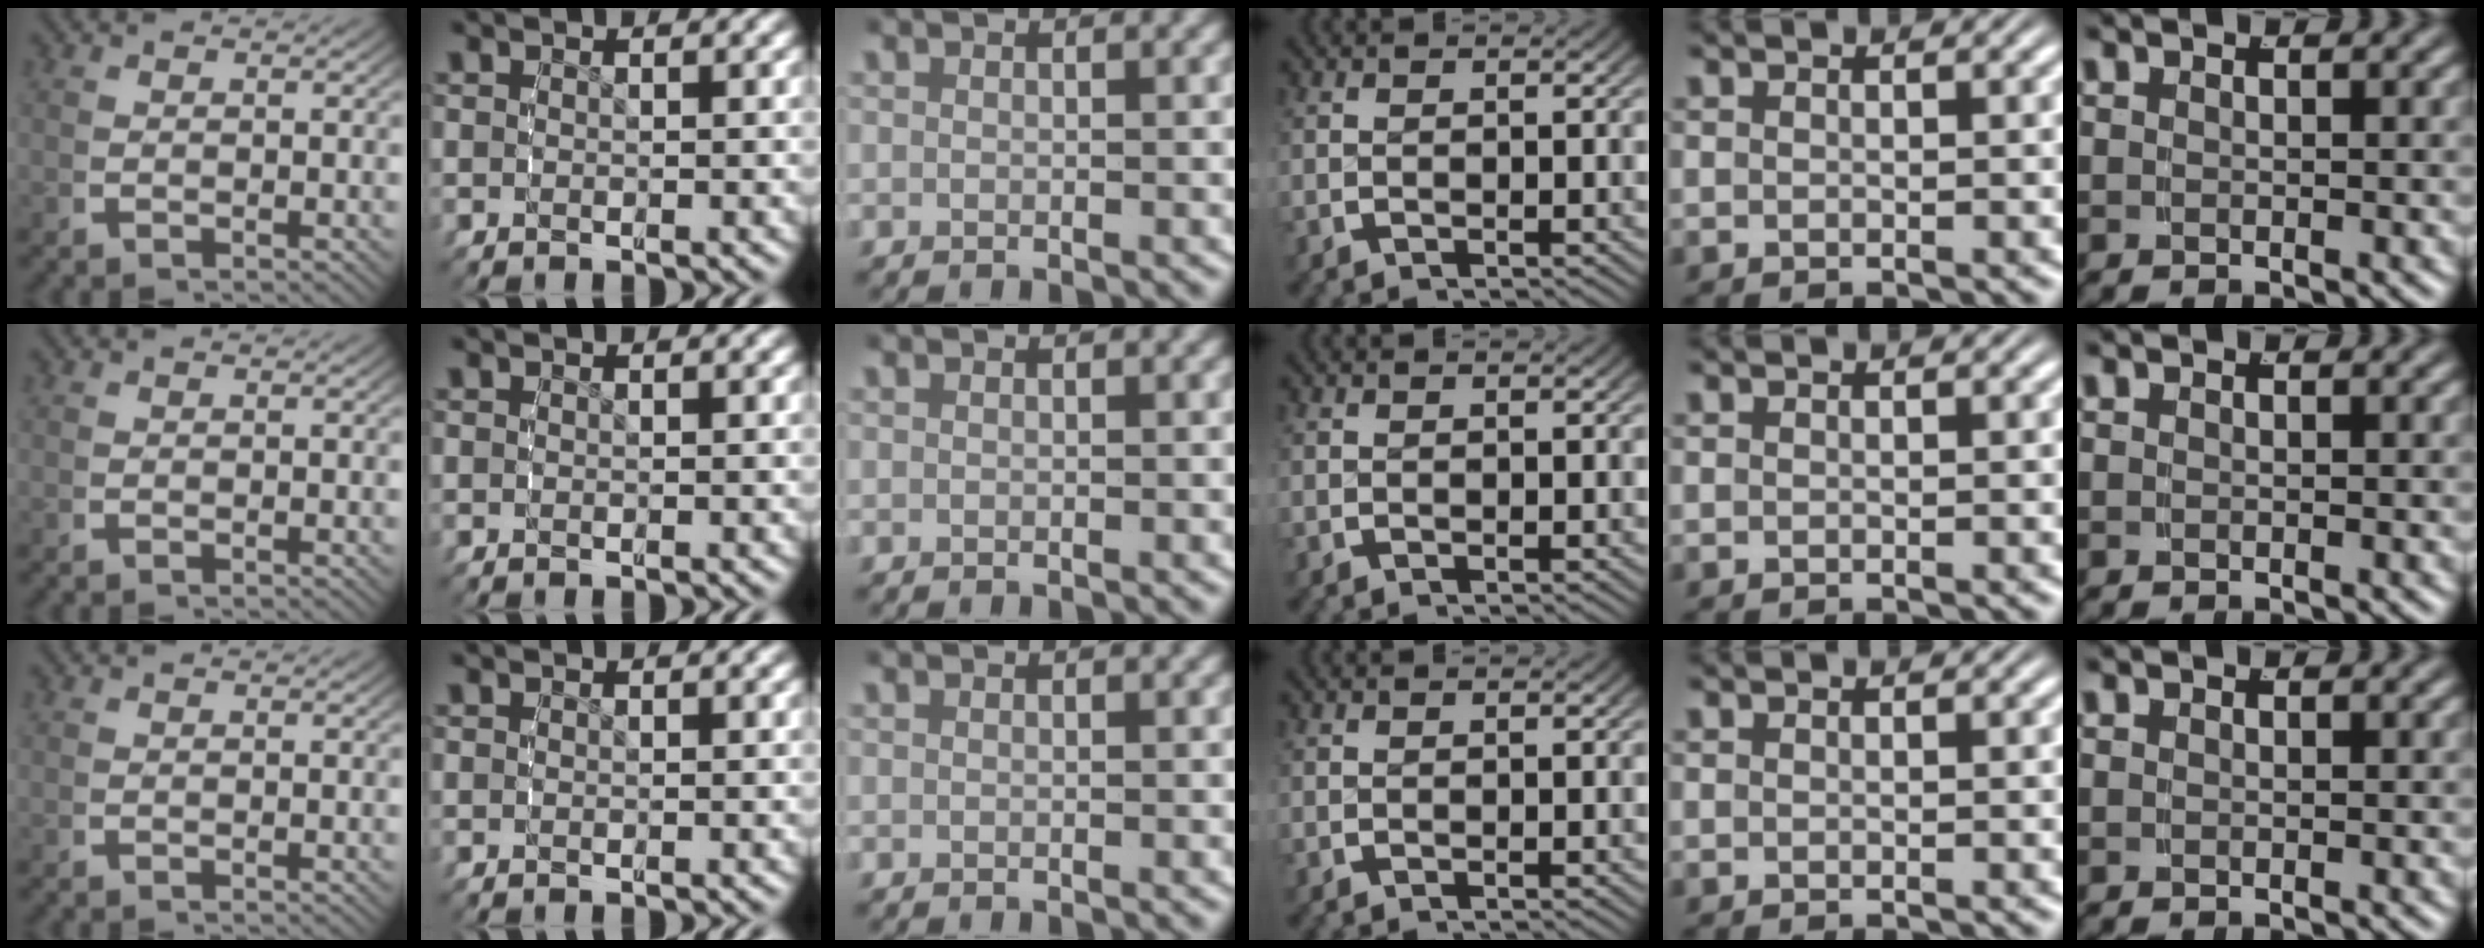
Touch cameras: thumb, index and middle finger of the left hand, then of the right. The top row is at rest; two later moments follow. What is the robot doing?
{"motion": "reach", "object": "shirt"}